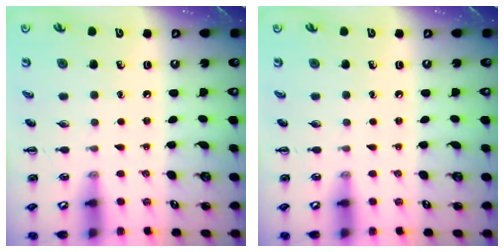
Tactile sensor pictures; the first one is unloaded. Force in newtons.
{"total": 0.0}